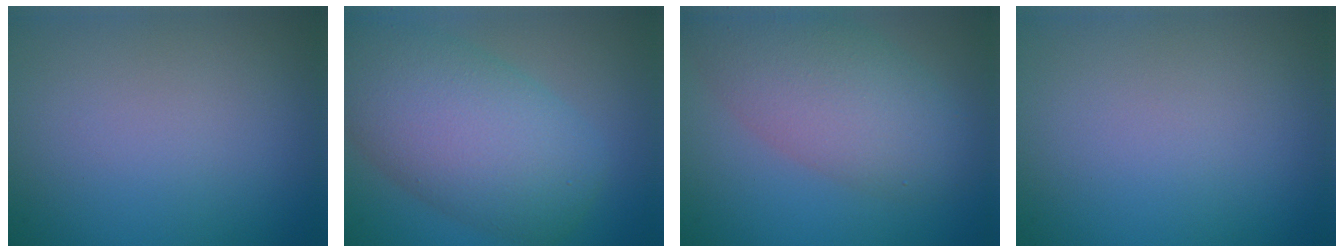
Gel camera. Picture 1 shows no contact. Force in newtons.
{"total": 9.5, "press": 9.5, "slide": 0.1}
{"total": 6.9, "press": 6.9, "slide": 0.4}
{"total": 0.0}